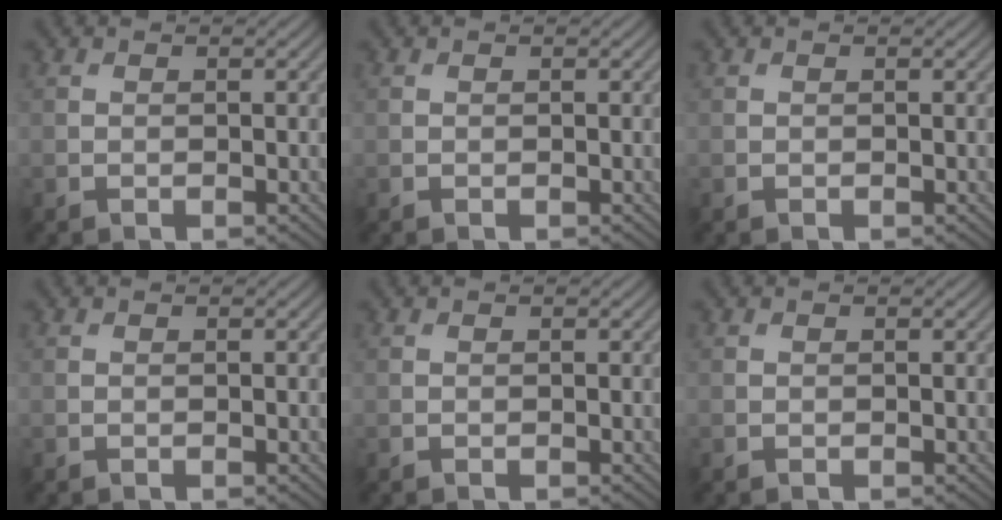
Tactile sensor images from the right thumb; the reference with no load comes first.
{"total": 0.0}
{"total": 0.0}
{"total": 0.0}
{"total": 0.0}
{"total": 0.0}